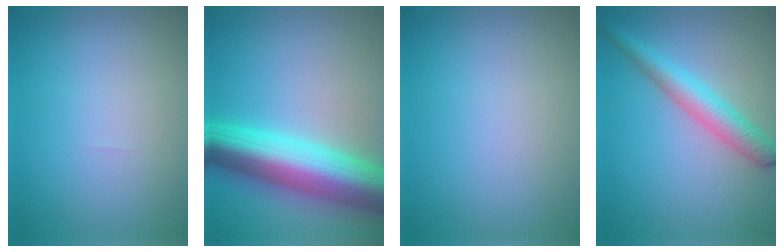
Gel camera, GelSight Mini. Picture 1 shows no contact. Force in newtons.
{"total": 10.9, "press": 10.9, "slide": 0.2}
{"total": 0.0}
{"total": 3.7, "press": 3.7, "slide": 0.1}